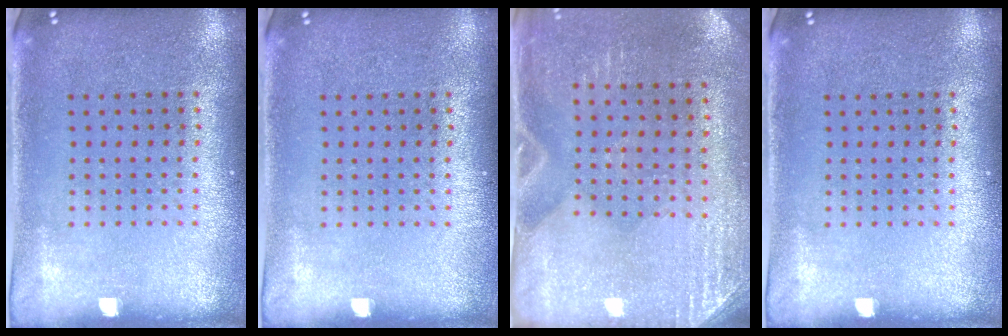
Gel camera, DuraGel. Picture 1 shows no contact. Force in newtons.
{"total": 0.0}
{"total": 2.9, "press": 2.5, "slide": 1.4}
{"total": 0.0}